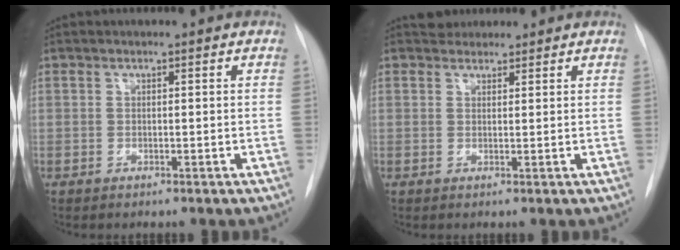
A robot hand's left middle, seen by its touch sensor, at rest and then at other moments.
{"total": 2.5, "force": [2.3, 1.1, 0.1], "torque": [0.001, 0.014, 0.035]}